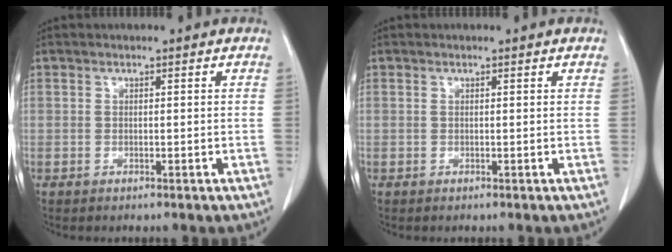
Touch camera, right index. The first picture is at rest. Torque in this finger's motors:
{"motor_torque": [-0.07, 0.03, 0.02, -0.01]}